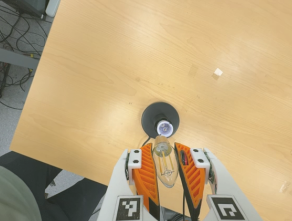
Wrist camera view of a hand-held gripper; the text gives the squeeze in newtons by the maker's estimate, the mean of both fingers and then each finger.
{"total": 19.1, "left": 21.5, "right": 16.8}